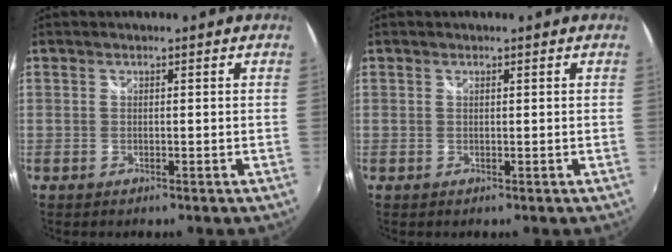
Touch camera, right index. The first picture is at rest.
{"total": 0.0}